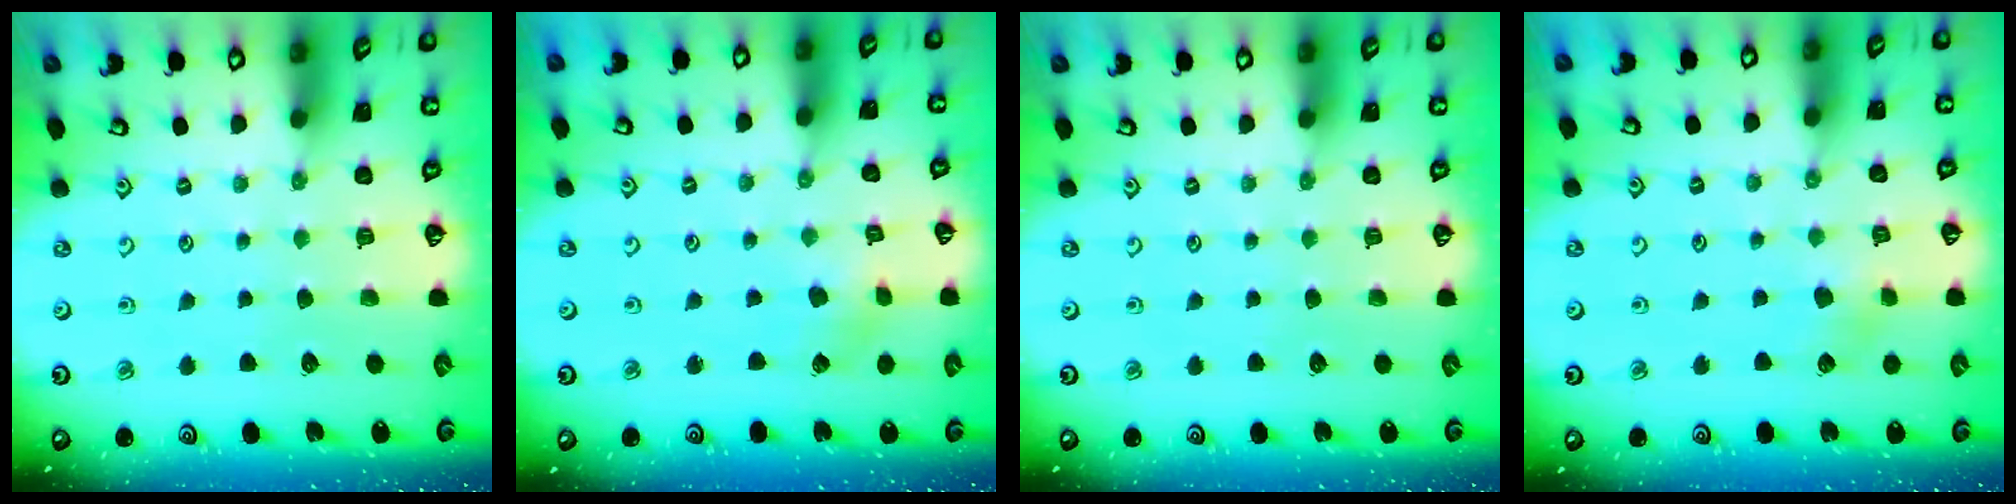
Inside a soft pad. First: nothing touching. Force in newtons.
{"total": 1.7, "press": 1.7, "slide": 0.3}
{"total": 0.0}
{"total": 6.1, "press": 6.1, "slide": 0.3}